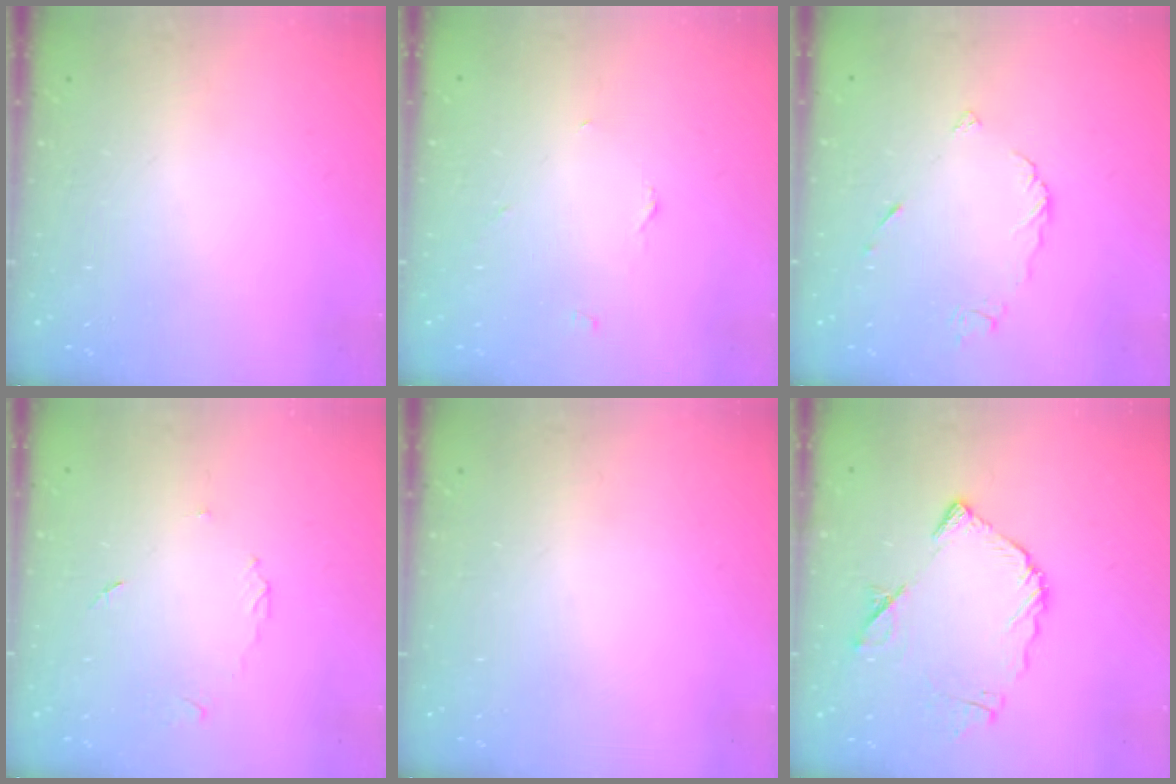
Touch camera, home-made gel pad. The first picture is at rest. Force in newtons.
{"total": 2.7, "press": 2.7, "slide": 0.3}
{"total": 4.6, "press": 4.6, "slide": 0.0}
{"total": 2.7, "press": 2.7, "slide": 0.4}
{"total": 0.0}
{"total": 12.6, "press": 12.5, "slide": 1.5}